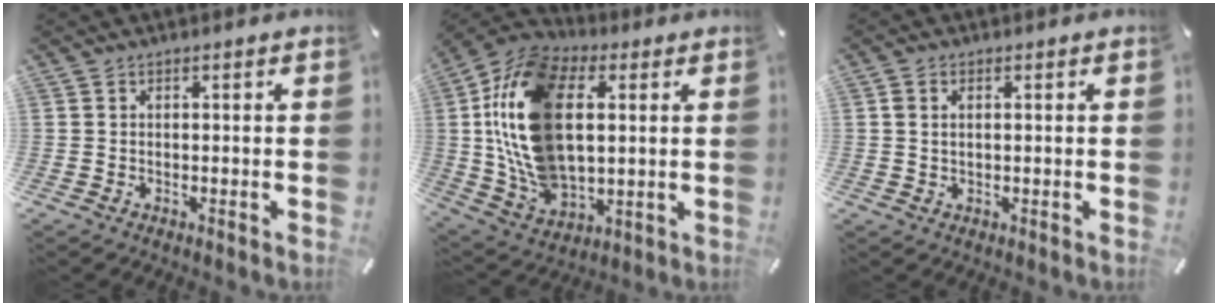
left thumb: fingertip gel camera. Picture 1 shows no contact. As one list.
[{"total": 21.1, "force": [4.0, 14.1, 15.2], "torque": [-0.356, -0.012, 0.065]}, {"total": 2.0, "force": [0.5, 1.5, 1.3], "torque": [-0.031, 0.008, 0.007]}]